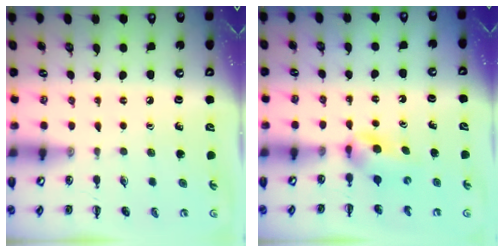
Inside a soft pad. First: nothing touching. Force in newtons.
{"total": 3.7, "press": 3.5, "slide": 1.1}